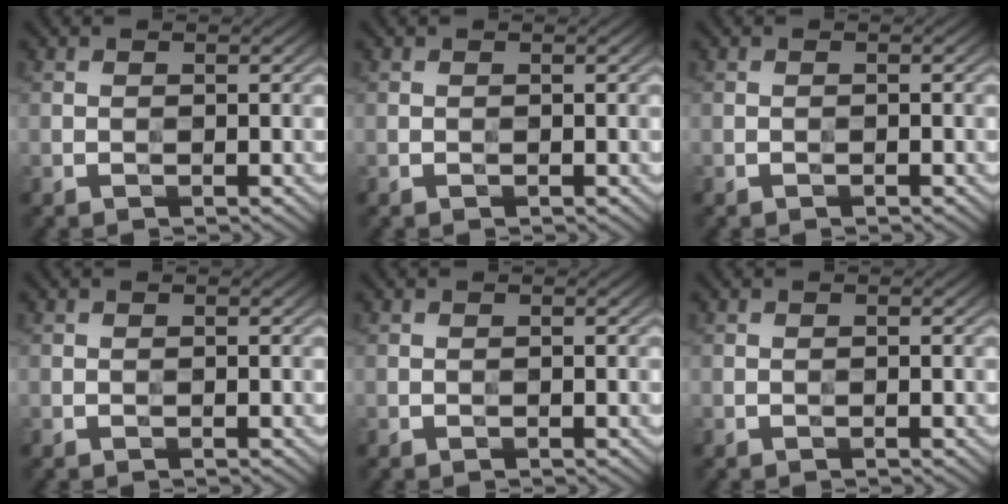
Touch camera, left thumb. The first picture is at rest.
{"total": 0.0}
{"total": 0.0}
{"total": 0.0}
{"total": 0.0}
{"total": 0.0}